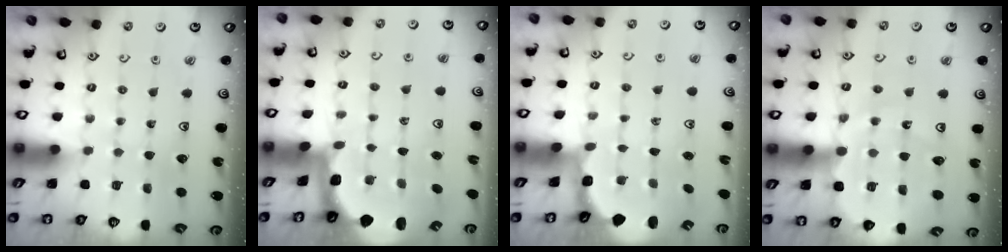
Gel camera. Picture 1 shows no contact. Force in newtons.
{"total": 2.4, "press": 2.1, "slide": 1.2}
{"total": 2.8, "press": 2.2, "slide": 1.7}
{"total": 12.4, "press": 12.3, "slide": 1.6}